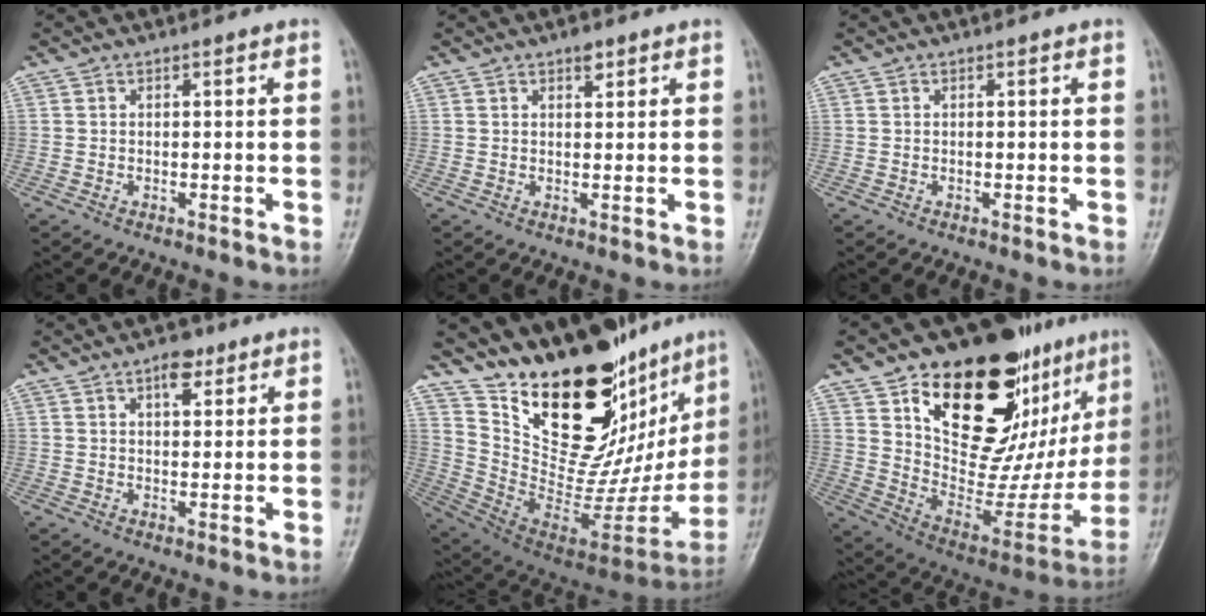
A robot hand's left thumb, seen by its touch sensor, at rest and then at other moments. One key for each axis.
{"total": 2.0, "fx": 1.3, "fy": 0.9, "fz": 1.1, "tx": -0.009, "ty": -0.006, "tz": 0.019}
{"total": 0.0}
{"total": 4.4, "fx": 2.5, "fy": 2.3, "fz": 2.8, "tx": -0.025, "ty": -0.010, "tz": 0.035}
{"total": 30.3, "fx": 20.6, "fy": 13.9, "fz": 17.3, "tx": -0.223, "ty": -0.106, "tz": 0.335}
{"total": 31.9, "fx": 16.5, "fy": 16.0, "fz": 22.2, "tx": -0.269, "ty": -0.049, "tz": 0.271}